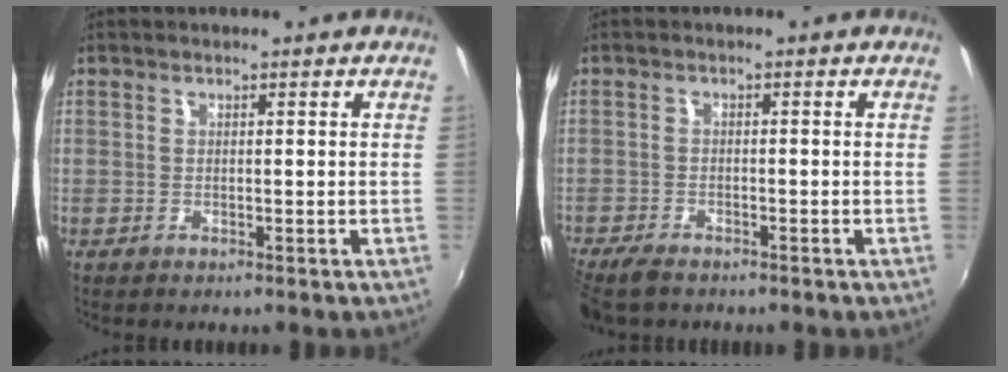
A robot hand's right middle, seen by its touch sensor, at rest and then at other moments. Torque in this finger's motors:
{"motor_torque": [0.61, -0.59, 0.09, 0.04]}